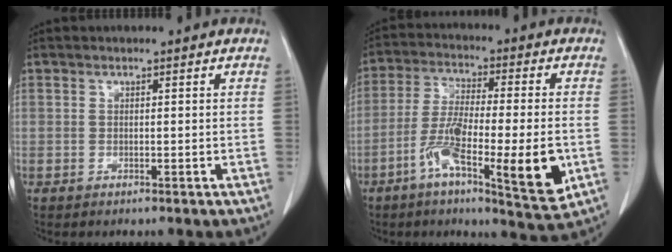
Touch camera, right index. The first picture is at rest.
{"total": 15.0, "force": [-5.0, 2.1, 14.0], "torque": [-0.241, -0.015, -0.083]}